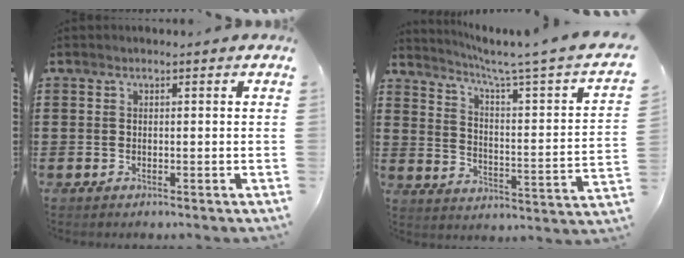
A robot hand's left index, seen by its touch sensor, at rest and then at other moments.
{"total": 4.1, "force": [2.7, -1.0, 2.8], "torque": [-0.070, -0.043, 0.032]}